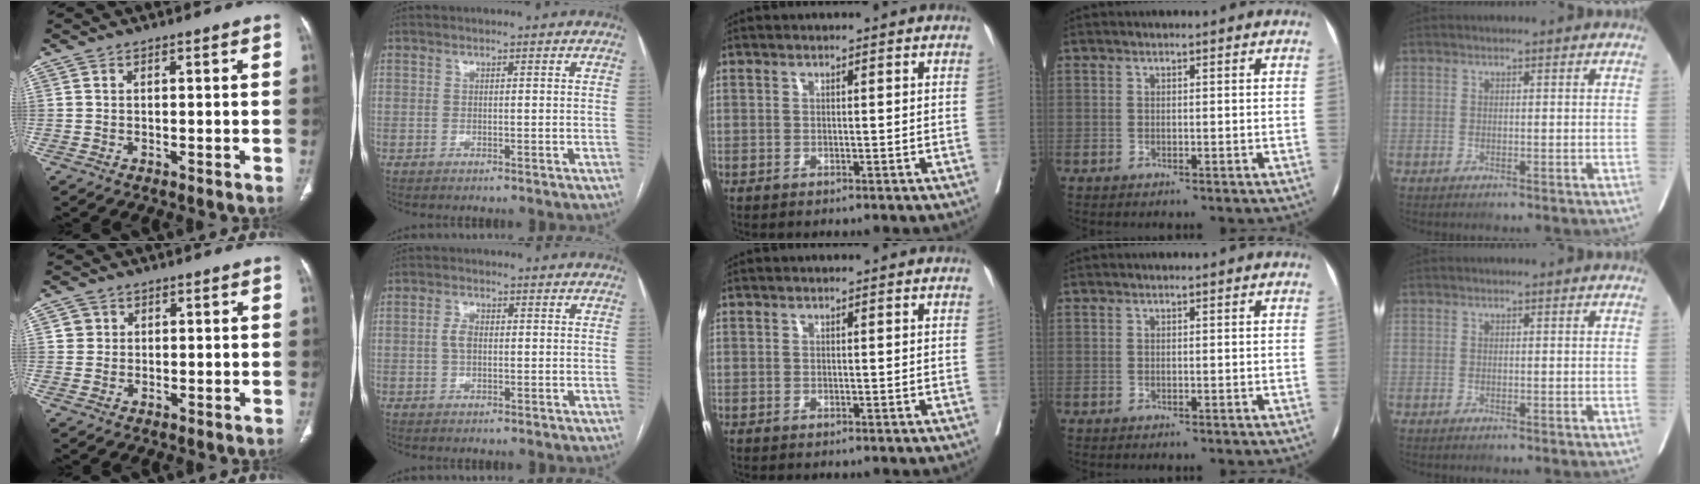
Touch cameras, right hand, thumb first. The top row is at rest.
{"thumb": {"total": 2.3, "force": [0.6, 2.2, 0.3], "torque": [0.014, 0.004, 0.010]}, "index": {"total": 2.7, "force": [0.1, 1.5, 2.2], "torque": [-0.048, 0.008, 0.000]}}